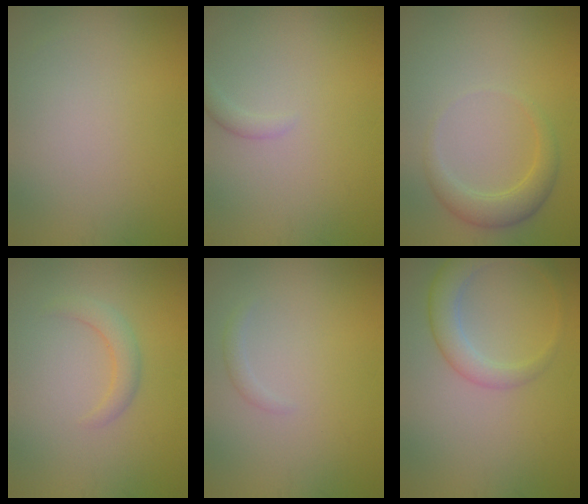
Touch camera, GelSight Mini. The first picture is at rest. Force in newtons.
{"total": 1.1, "press": 1.1, "slide": 0.2}
{"total": 2.7, "press": 2.7, "slide": 0.1}
{"total": 1.9, "press": 1.9, "slide": 0.3}
{"total": 0.8, "press": 0.8, "slide": 0.1}
{"total": 2.9, "press": 2.8, "slide": 0.1}